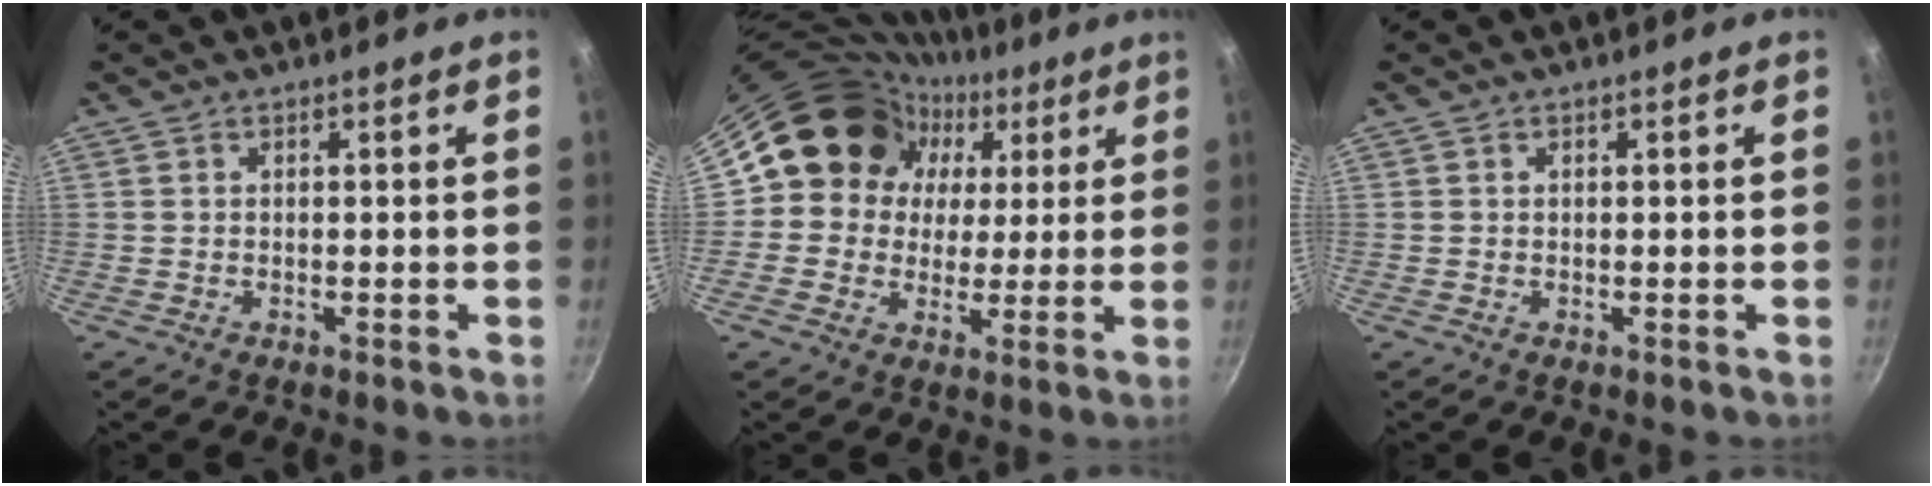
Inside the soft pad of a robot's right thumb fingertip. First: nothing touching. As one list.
[{"total": 13.2, "force": [4.4, 11.7, 4.1], "torque": [-0.027, 0.011, 0.059]}, {"total": 0.0}]